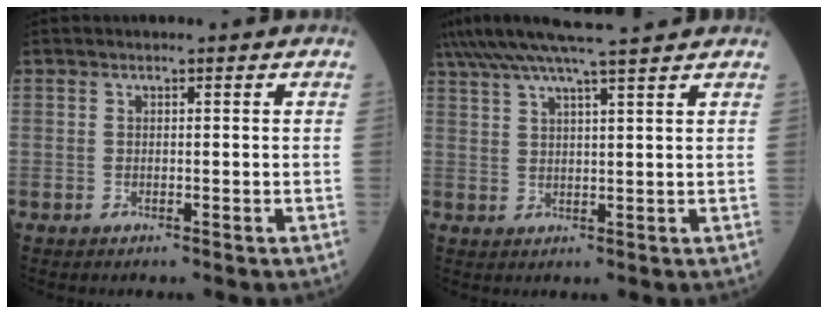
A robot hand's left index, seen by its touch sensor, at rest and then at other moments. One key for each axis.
{"total": 11.4, "fx": 9.4, "fy": -0.6, "fz": 6.4, "tx": -0.111, "ty": 0.033, "tz": 0.140}